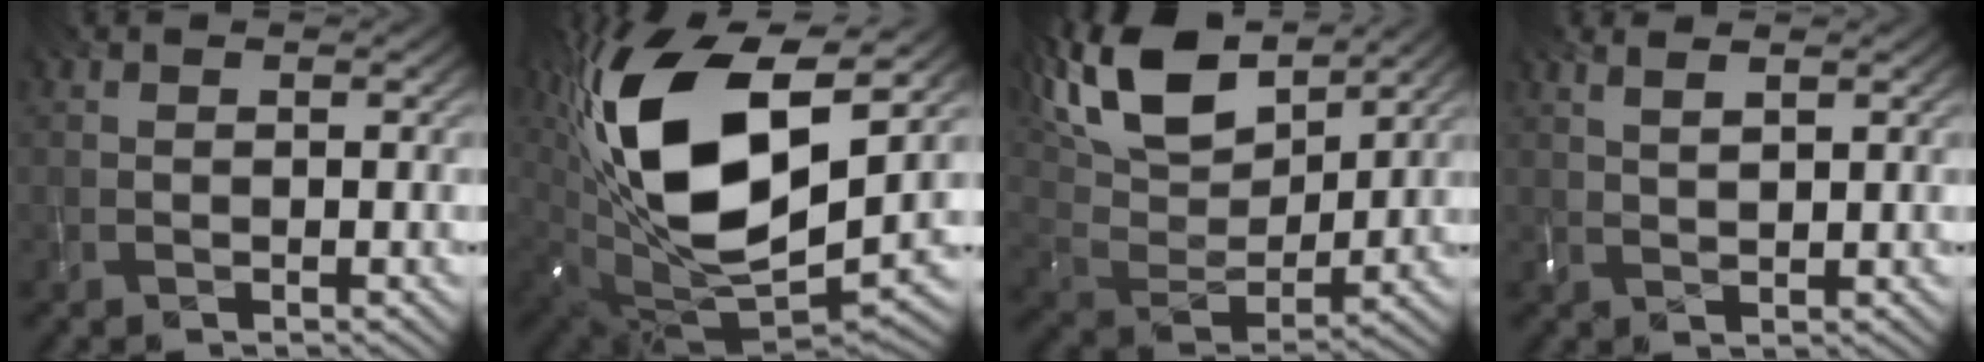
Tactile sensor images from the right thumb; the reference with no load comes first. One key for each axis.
{"total": 18.6, "fx": 5.0, "fy": 9.8, "fz": 15.0, "tx": -0.329, "ty": -0.016, "tz": 0.105}
{"total": 14.6, "fx": 9.3, "fy": 6.2, "fz": 9.5, "tx": -0.218, "ty": 0.027, "tz": 0.158}
{"total": 1.8, "fx": 1.0, "fy": -0.2, "fz": 1.4, "tx": -0.022, "ty": 0.000, "tz": 0.025}